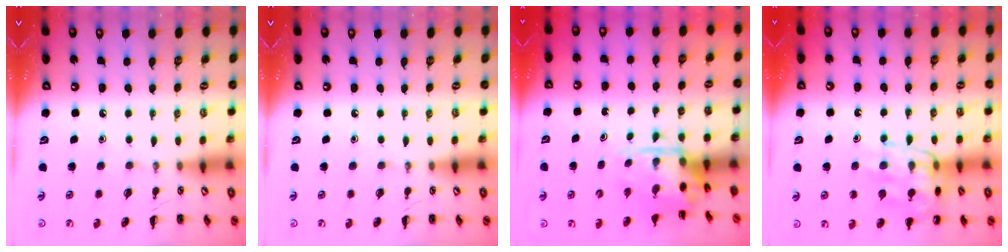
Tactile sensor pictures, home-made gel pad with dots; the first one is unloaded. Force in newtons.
{"total": 0.0}
{"total": 3.9, "press": 3.7, "slide": 1.1}
{"total": 13.5, "press": 13.4, "slide": 1.5}